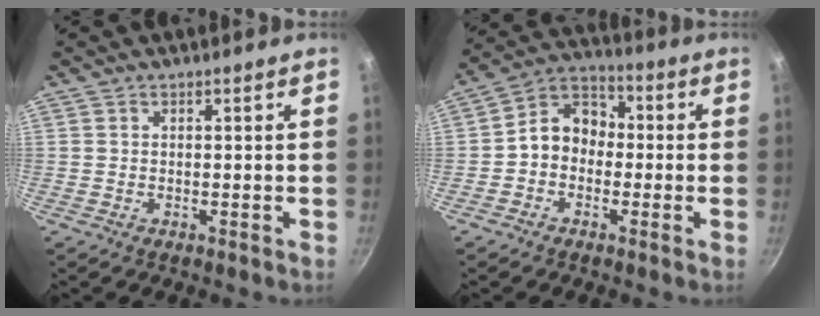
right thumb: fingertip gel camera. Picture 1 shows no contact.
{"total": 9.1, "force": [-1.1, 7.3, 5.4], "torque": [-0.064, 0.038, -0.037]}